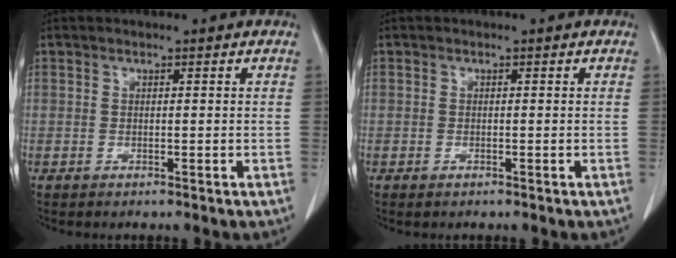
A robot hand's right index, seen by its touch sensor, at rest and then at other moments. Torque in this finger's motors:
{"motor_torque": [0.17, -0.16, 0.01, 0.01]}